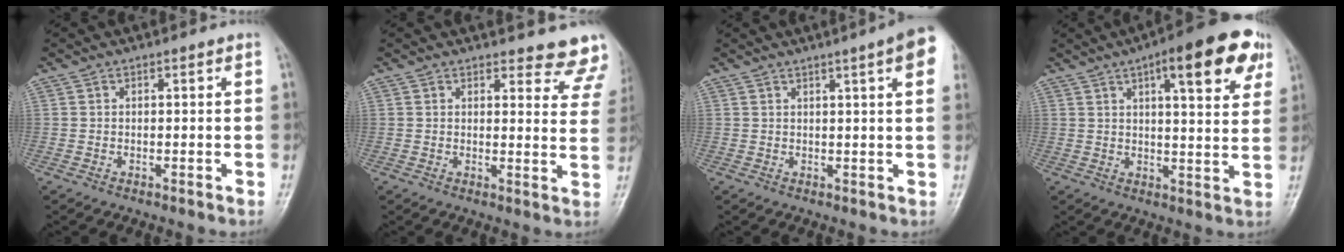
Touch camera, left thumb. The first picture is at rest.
{"total": 10.3, "force": [9.8, 2.7, 1.4], "torque": [0.033, -0.076, 0.080]}
{"total": 8.2, "force": [3.9, 0.7, 7.2], "torque": [-0.080, 0.002, 0.040]}
{"total": 15.3, "force": [7.4, 4.6, 12.6], "torque": [-0.138, -0.011, 0.092]}